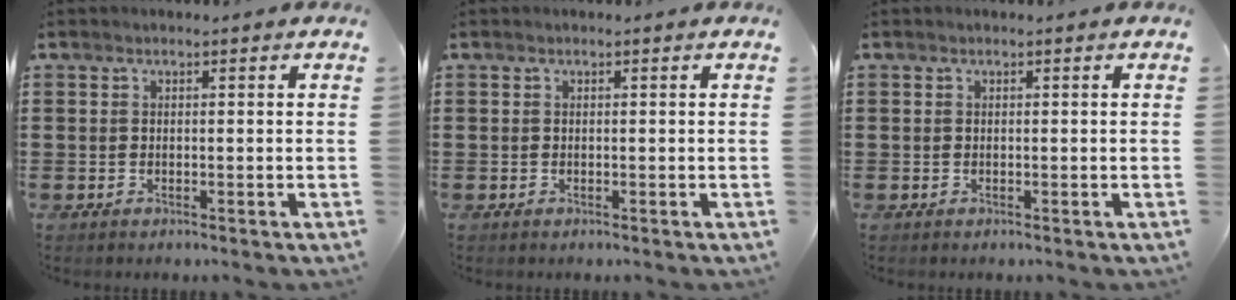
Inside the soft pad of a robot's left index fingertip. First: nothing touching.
{"total": 0.0}
{"total": 0.0}